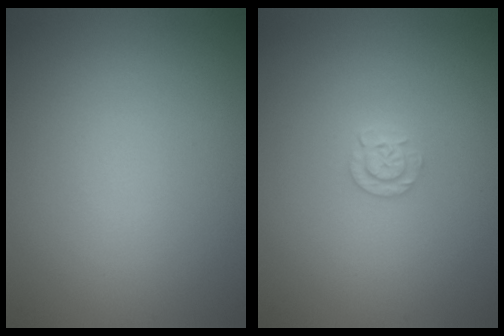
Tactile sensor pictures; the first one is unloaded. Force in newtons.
{"total": 1.5, "press": 1.5, "slide": 0.1}